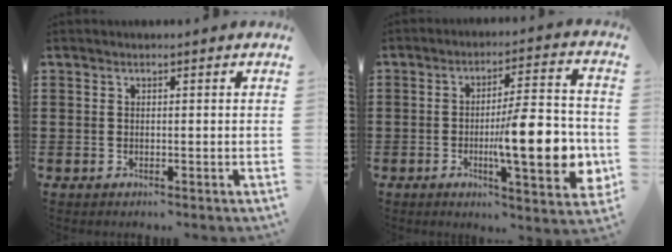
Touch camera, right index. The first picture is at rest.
{"total": 13.3, "force": [-2.6, 3.2, 12.6], "torque": [-0.179, -0.011, -0.047]}